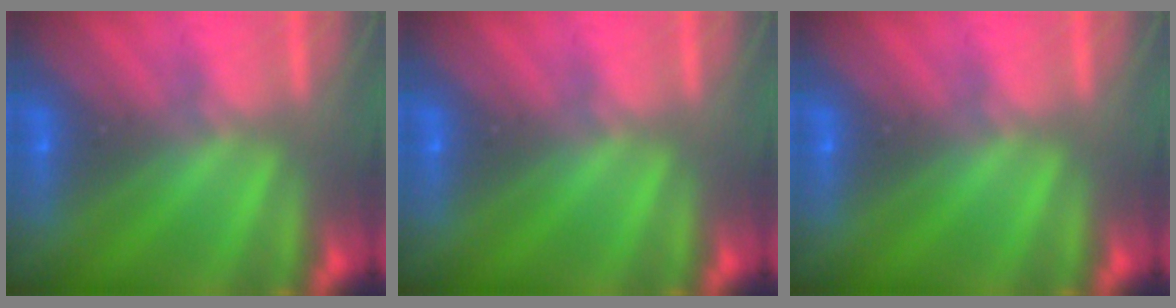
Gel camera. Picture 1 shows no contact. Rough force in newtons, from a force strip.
{"total": 0.0}
{"total": 0.0}